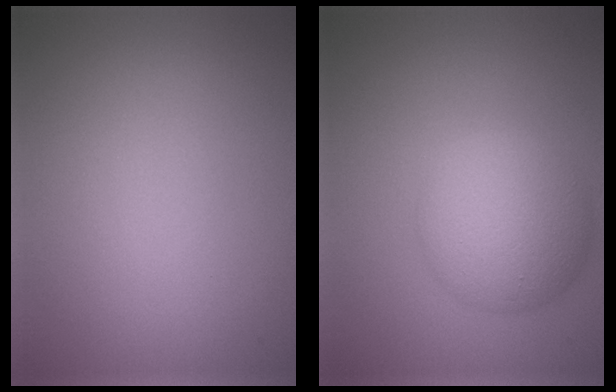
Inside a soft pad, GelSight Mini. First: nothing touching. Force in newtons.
{"total": 6.5, "press": 6.5, "slide": 0.0}